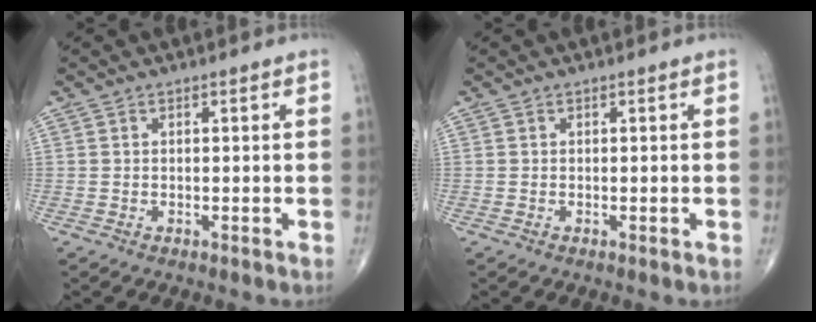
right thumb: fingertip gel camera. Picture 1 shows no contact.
{"total": 0.0}